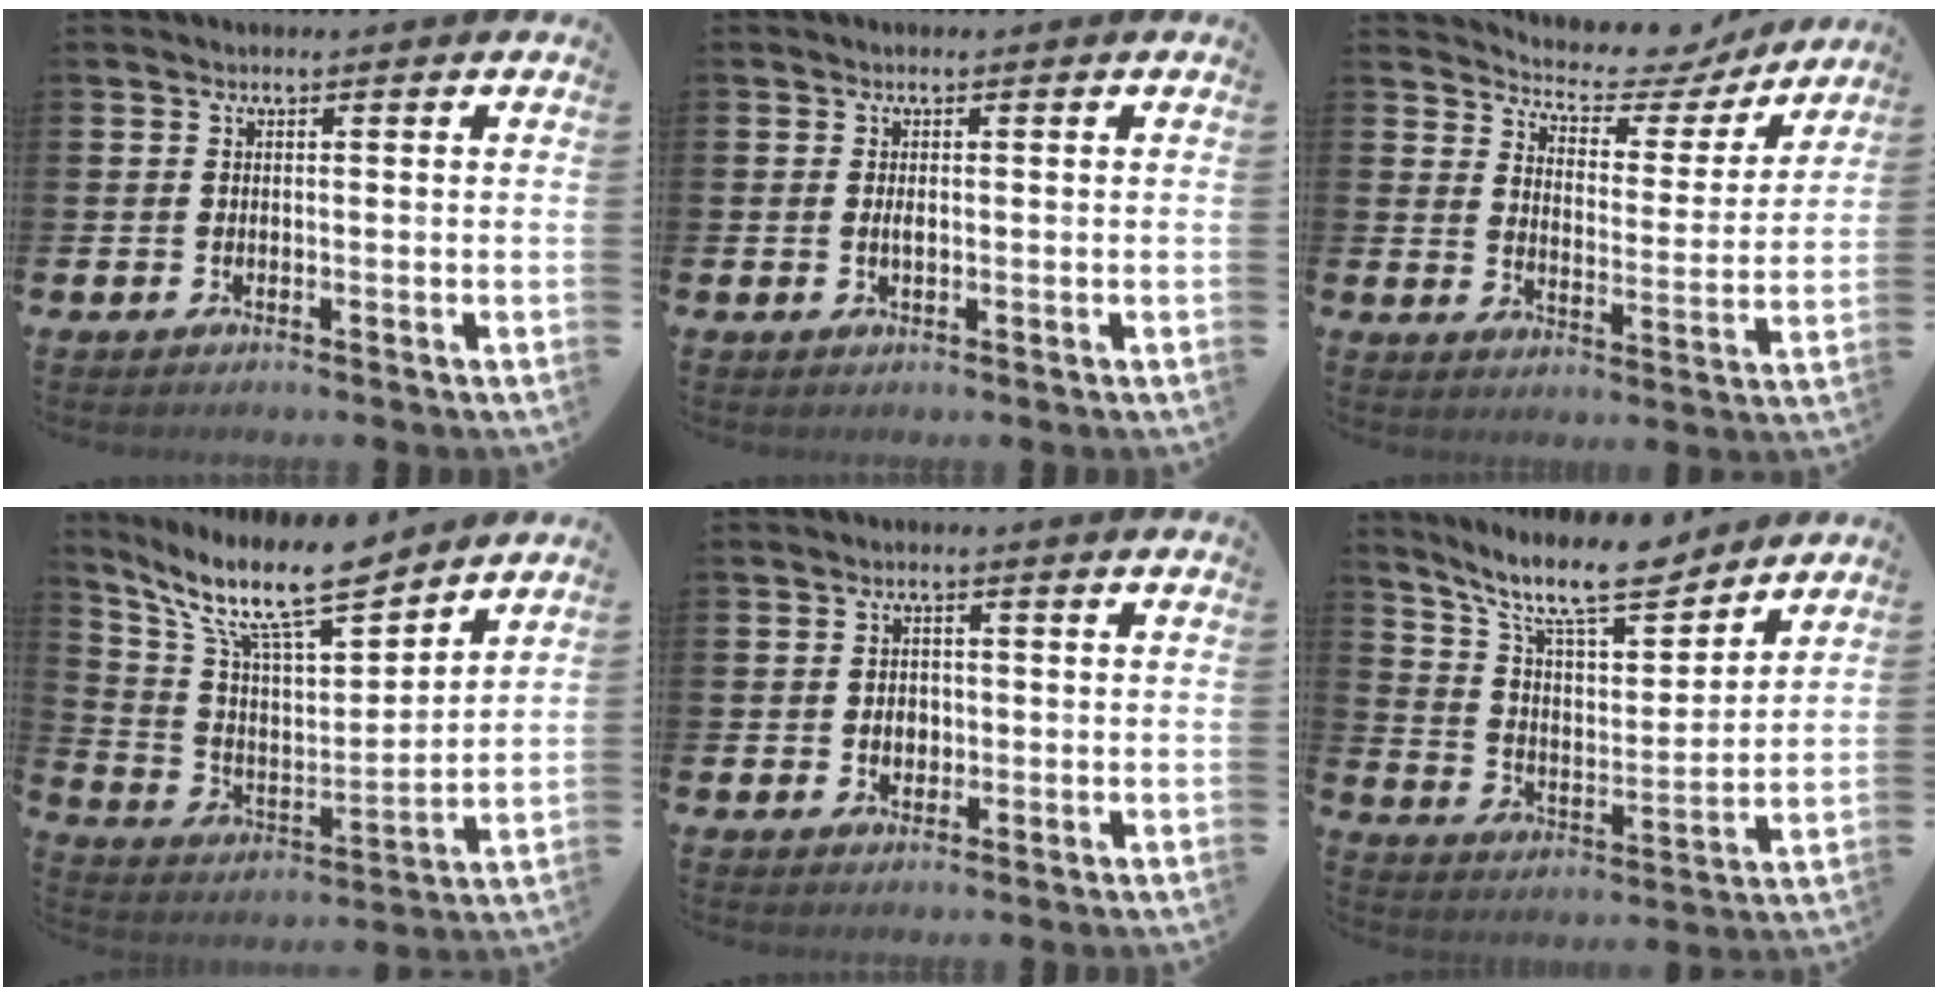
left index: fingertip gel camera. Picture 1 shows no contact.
{"total": 0.9, "force": [0.1, 0.4, 0.8], "torque": [-0.012, 0.001, -0.001]}
{"total": 6.5, "force": [6.1, 2.0, 1.0], "torque": [-0.042, -0.053, 0.101]}
{"total": 13.1, "force": [10.8, 2.9, 6.8], "torque": [-0.161, -0.058, 0.188]}
{"total": 2.1, "force": [-0.2, 1.7, 1.1], "torque": [-0.001, -0.001, -0.011]}
{"total": 12.4, "force": [10.6, 2.9, 5.9], "torque": [-0.132, -0.055, 0.186]}